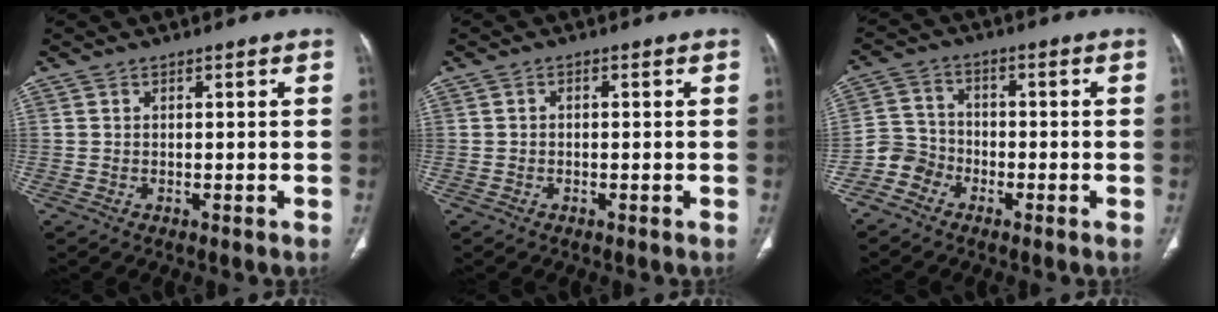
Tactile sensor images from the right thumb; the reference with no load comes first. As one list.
[{"total": 0.6, "force": [-0.1, 0.4, 0.4], "torque": [-0.004, 0.002, -0.007]}, {"total": 5.0, "force": [-3.2, 3.9, 0.6], "torque": [0.014, 0.026, -0.076]}]